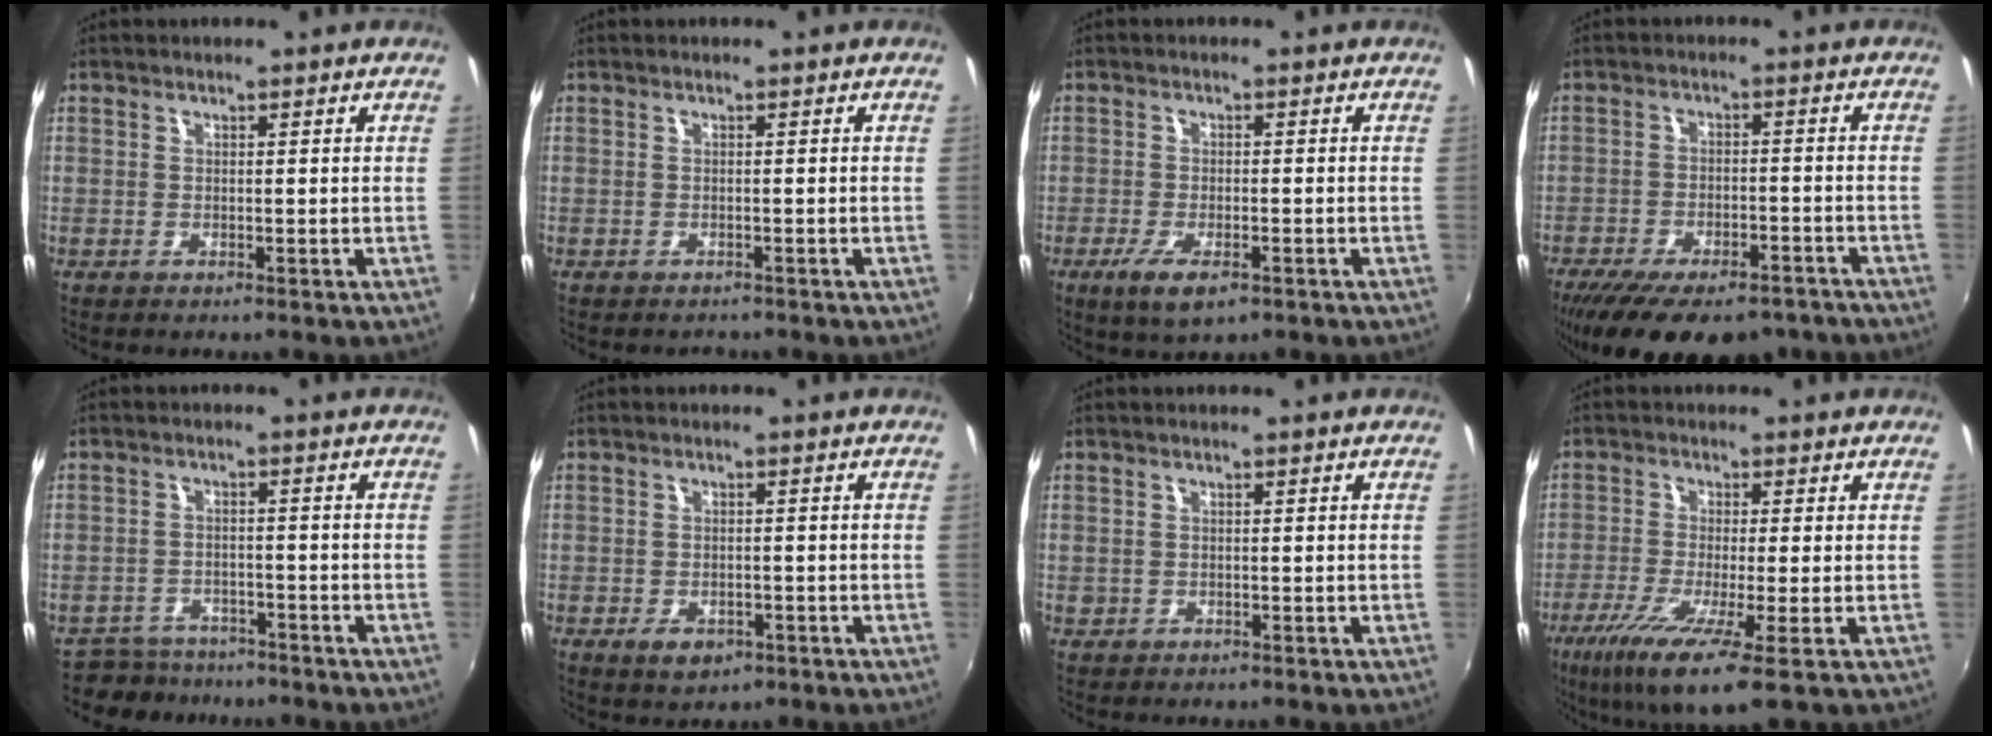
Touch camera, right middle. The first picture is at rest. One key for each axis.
{"total": 1.1, "fx": -1.0, "fy": 0.4, "fz": 0.1, "tx": -0.006, "ty": -0.003, "tz": -0.012}
{"total": 6.2, "fx": -3.4, "fy": 2.1, "fz": 4.7, "tx": -0.104, "ty": -0.020, "tz": -0.060}
{"total": 20.1, "fx": -15.2, "fy": 7.7, "fz": 10.7, "tx": -0.211, "ty": -0.039, "tz": -0.212}
{"total": 6.4, "fx": -5.6, "fy": 3.0, "fz": 0.6, "tx": -0.029, "ty": 0.000, "tz": -0.091}
{"total": 4.0, "fx": -2.0, "fy": 2.5, "fz": 2.4, "tx": -0.052, "ty": -0.009, "tz": -0.029}
{"total": 0.9, "fx": -0.2, "fy": 0.8, "fz": 0.1, "tx": -0.003, "ty": -0.003, "tz": -0.003}
{"total": 11.1, "fx": -5.3, "fy": 0.9, "fz": 9.7, "tx": -0.207, "ty": -0.043, "tz": -0.097}